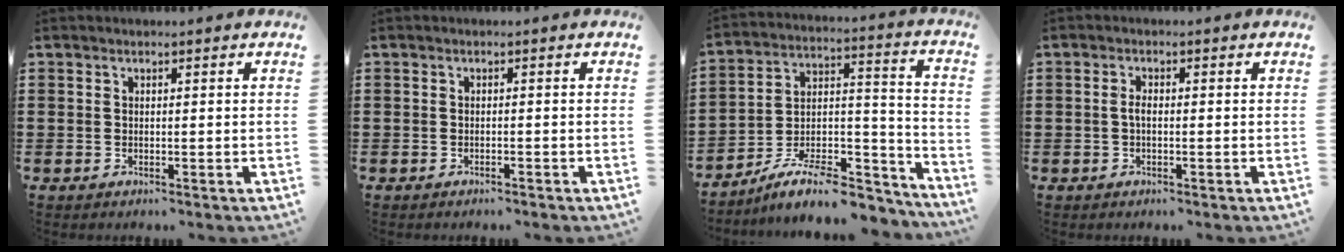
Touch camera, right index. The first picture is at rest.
{"total": 0.5, "force": [-0.4, -0.1, 0.2], "torque": [-0.007, -0.005, -0.008]}
{"total": 10.2, "force": [-8.3, 3.0, 5.1], "torque": [-0.077, 0.026, -0.155]}
{"total": 1.4, "force": [-0.4, 0.4, 1.3], "torque": [-0.033, -0.004, -0.009]}